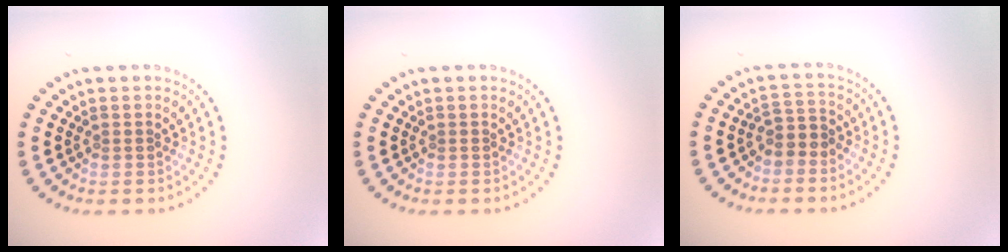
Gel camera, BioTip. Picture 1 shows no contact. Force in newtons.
{"total": 0.0}
{"total": 1.9, "press": 1.3, "slide": 1.4}